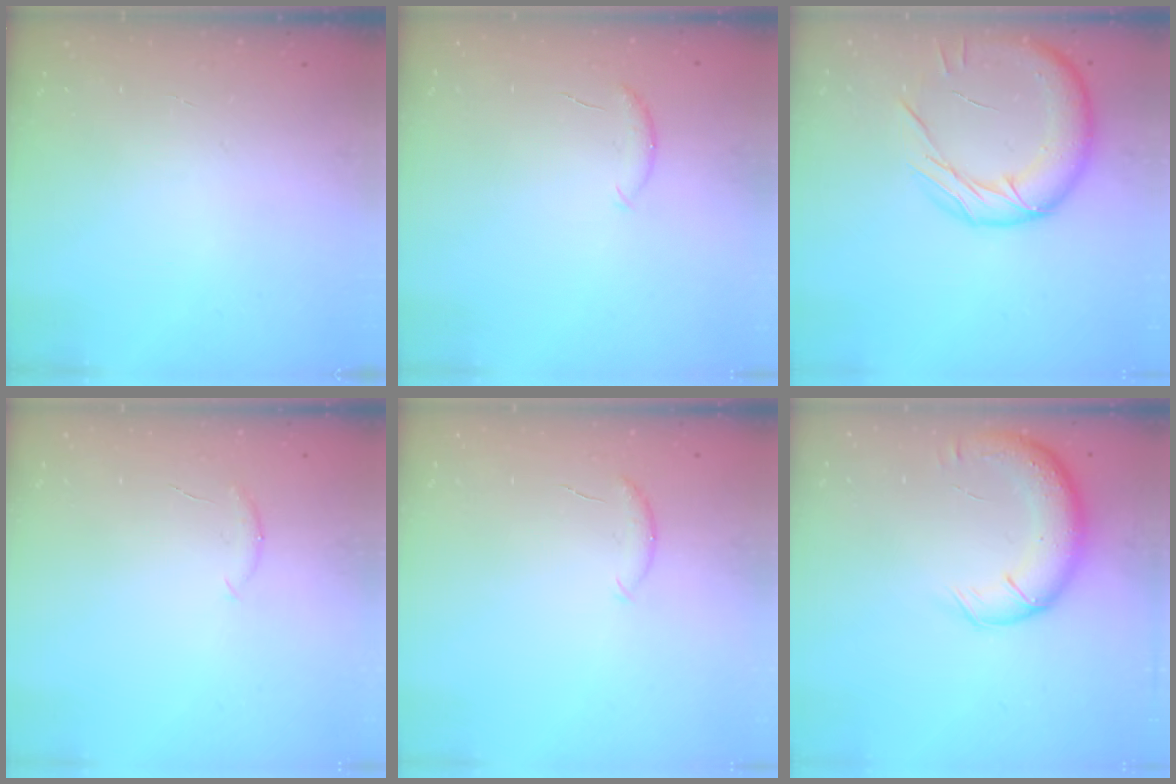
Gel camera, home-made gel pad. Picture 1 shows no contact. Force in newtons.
{"total": 6.2, "press": 6.1, "slide": 0.9}
{"total": 15.2, "press": 15.1, "slide": 1.7}
{"total": 5.0, "press": 4.9, "slide": 1.0}
{"total": 6.2, "press": 6.1, "slide": 0.9}
{"total": 14.1, "press": 13.5, "slide": 3.8}